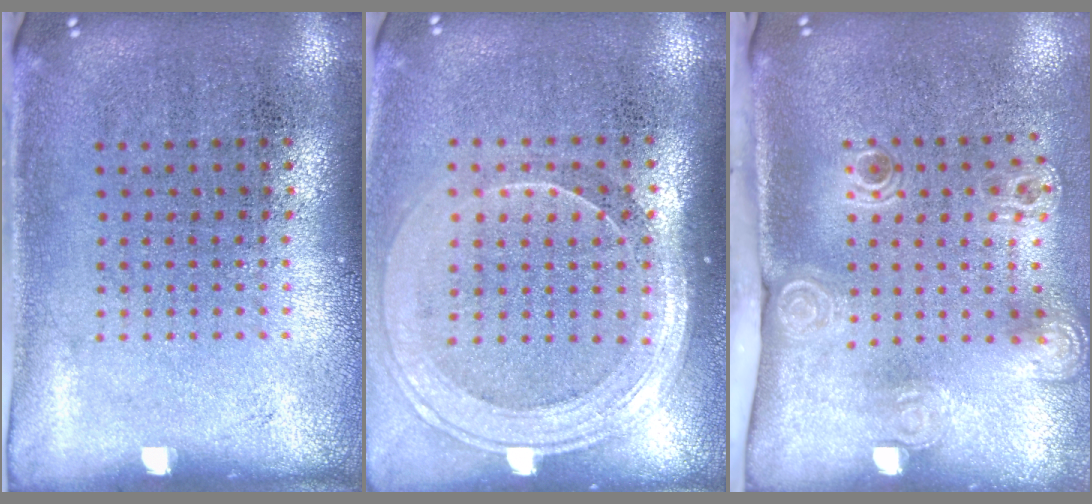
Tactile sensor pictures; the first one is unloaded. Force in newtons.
{"total": 1.8, "press": 1.7, "slide": 0.8}
{"total": 2.2, "press": 1.5, "slide": 1.6}